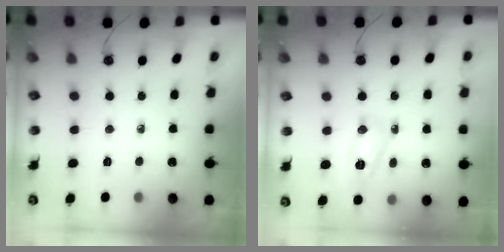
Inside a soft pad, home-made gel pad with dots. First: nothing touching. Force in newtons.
{"total": 5.5, "press": 5.5, "slide": 0.6}